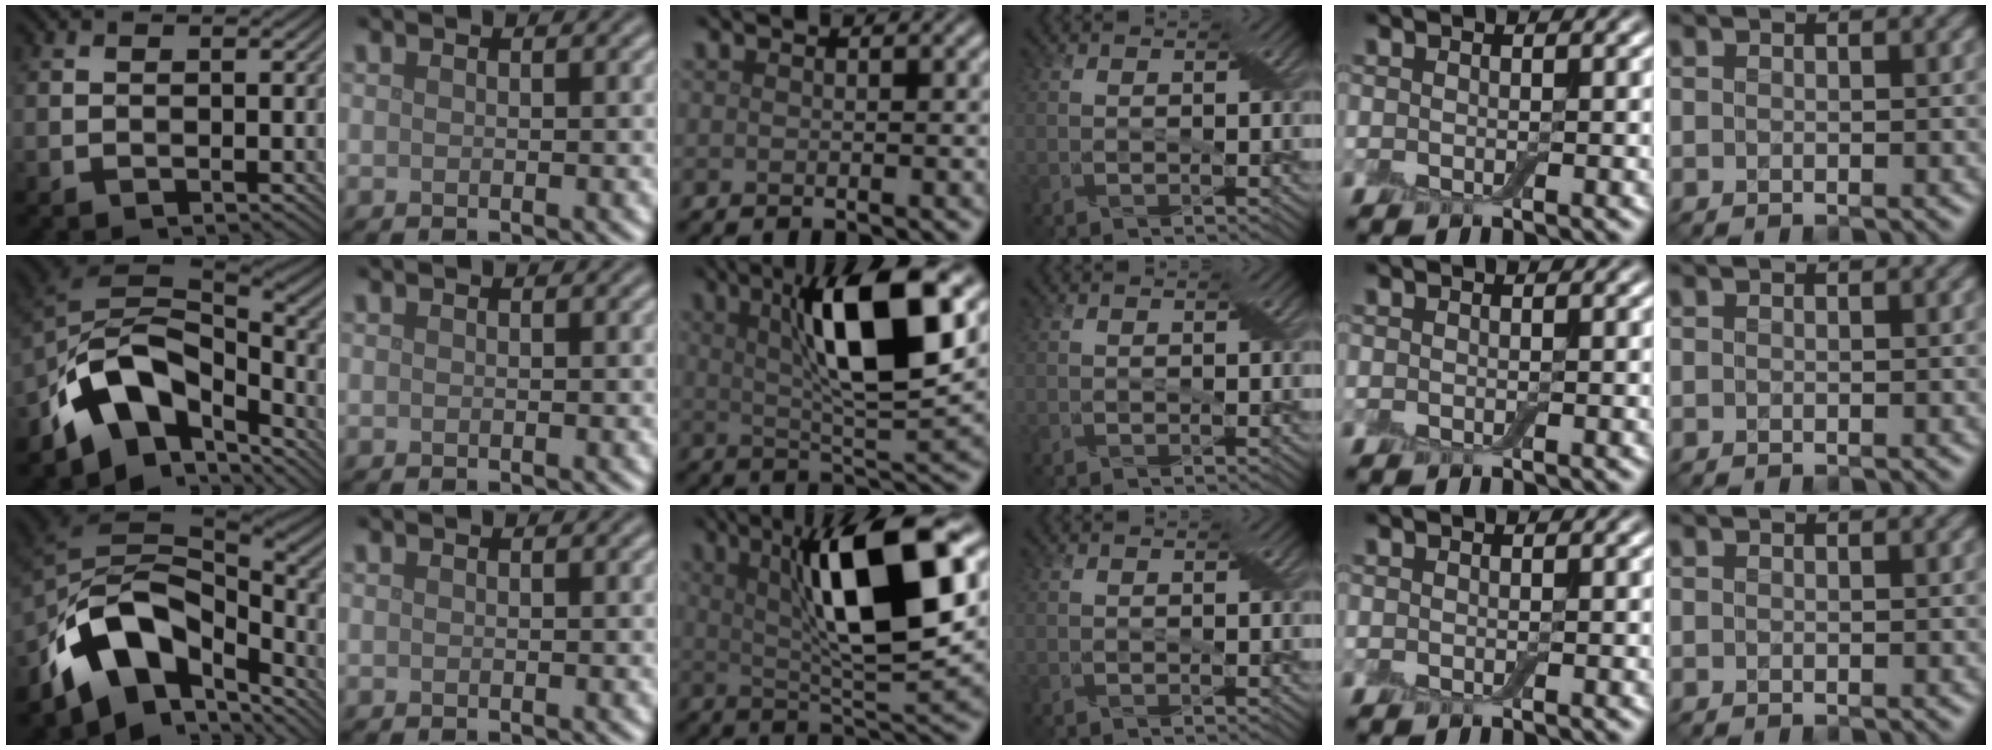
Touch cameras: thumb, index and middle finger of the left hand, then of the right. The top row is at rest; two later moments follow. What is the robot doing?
{"motion": "open", "object": "airpods case & airpods"}